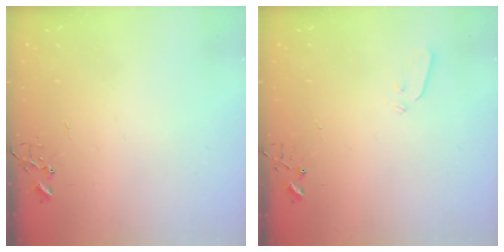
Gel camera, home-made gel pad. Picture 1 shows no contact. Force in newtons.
{"total": 3.6, "press": 3.6, "slide": 0.6}